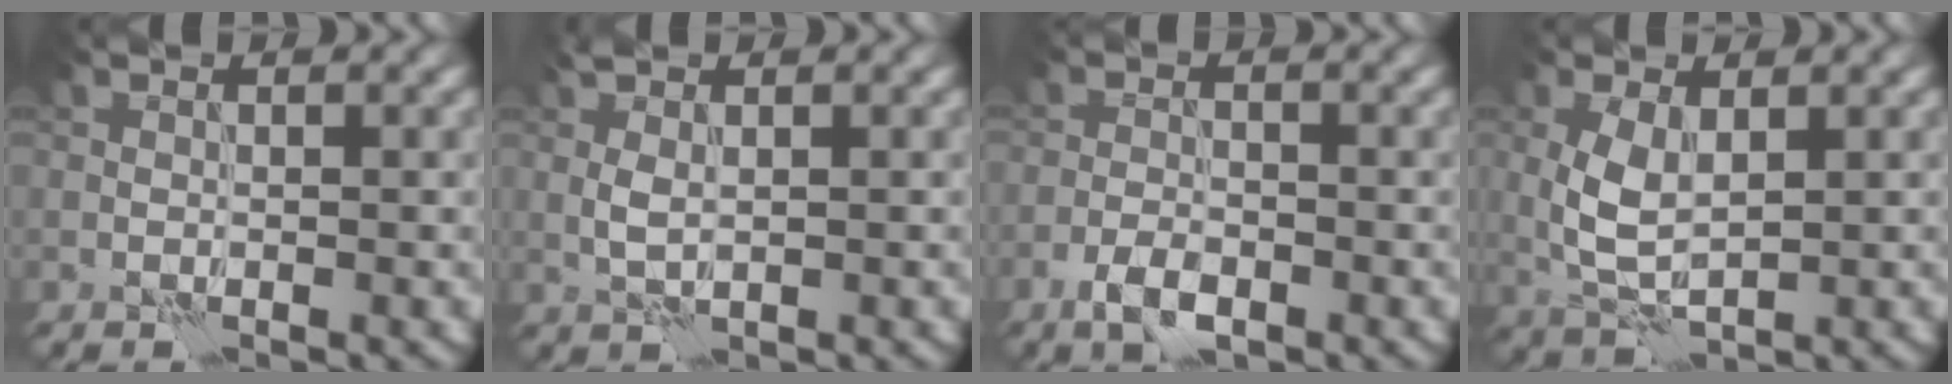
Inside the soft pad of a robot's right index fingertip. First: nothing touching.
{"total": 1.5, "force": [0.7, 0.6, 1.2], "torque": [-0.033, 0.002, 0.015]}
{"total": 2.6, "force": [-1.5, 1.2, 1.7], "torque": [-0.033, 0.000, -0.034]}
{"total": 3.7, "force": [0.9, 1.9, 3.0], "torque": [-0.075, 0.001, 0.020]}